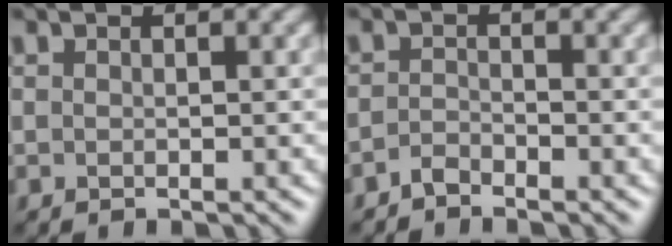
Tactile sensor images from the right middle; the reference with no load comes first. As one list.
[{"total": 1.2, "force": [-1.1, 0.3, 0.4], "torque": [-0.007, 0.004, -0.024]}]